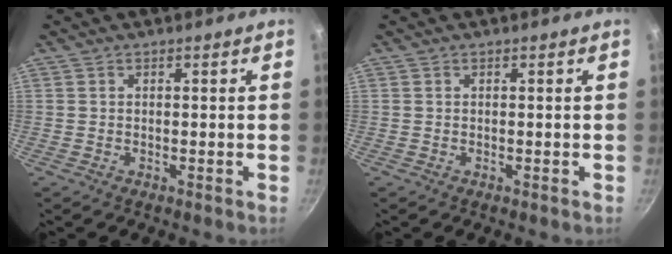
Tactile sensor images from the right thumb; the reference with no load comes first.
{"total": 0.0}